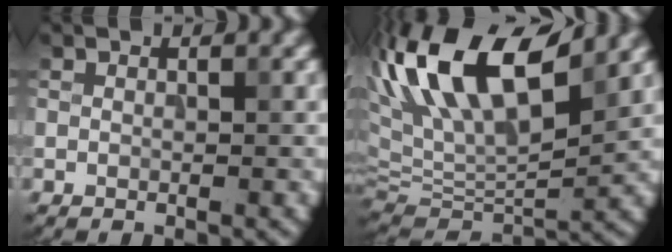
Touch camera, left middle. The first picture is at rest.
{"total": 13.3, "force": [5.3, 5.0, 11.2], "torque": [-0.209, 0.019, 0.093]}